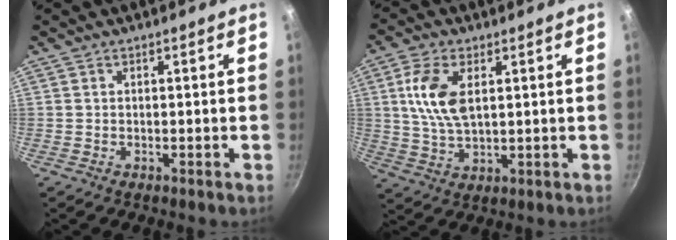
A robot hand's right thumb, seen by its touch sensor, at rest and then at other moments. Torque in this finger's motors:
{"motor_torque": [1.23, 1.70, 1.27, 0.18, 0.16]}